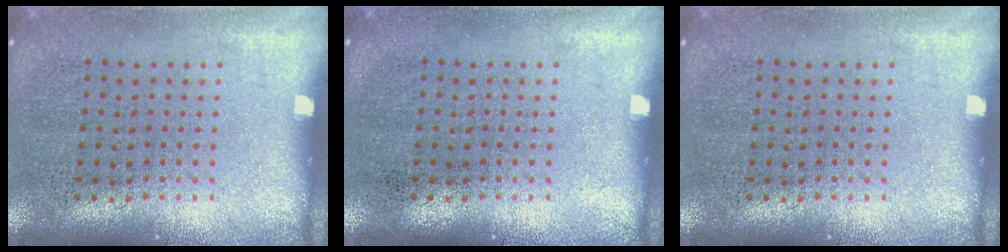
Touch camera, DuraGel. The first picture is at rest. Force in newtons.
{"total": 0.0}
{"total": 0.0}